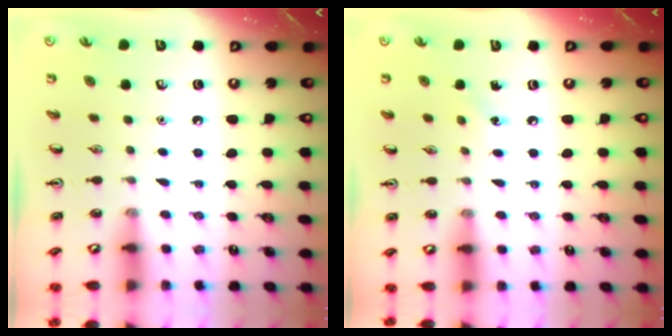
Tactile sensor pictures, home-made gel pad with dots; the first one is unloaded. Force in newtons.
{"total": 4.9, "press": 4.6, "slide": 1.7}